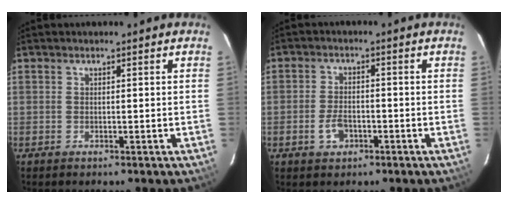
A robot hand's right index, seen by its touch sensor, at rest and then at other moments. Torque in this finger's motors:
{"motor_torque": [-0.08, 0.05, 0.02, 0.01]}